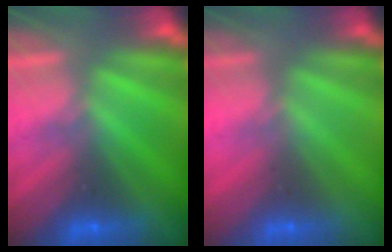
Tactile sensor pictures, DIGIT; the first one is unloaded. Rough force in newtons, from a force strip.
{"total": 2.9}